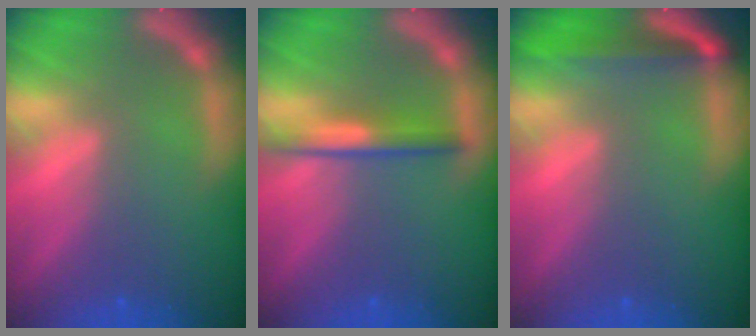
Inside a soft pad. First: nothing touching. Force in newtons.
{"total": 3.0}
{"total": 4.4}